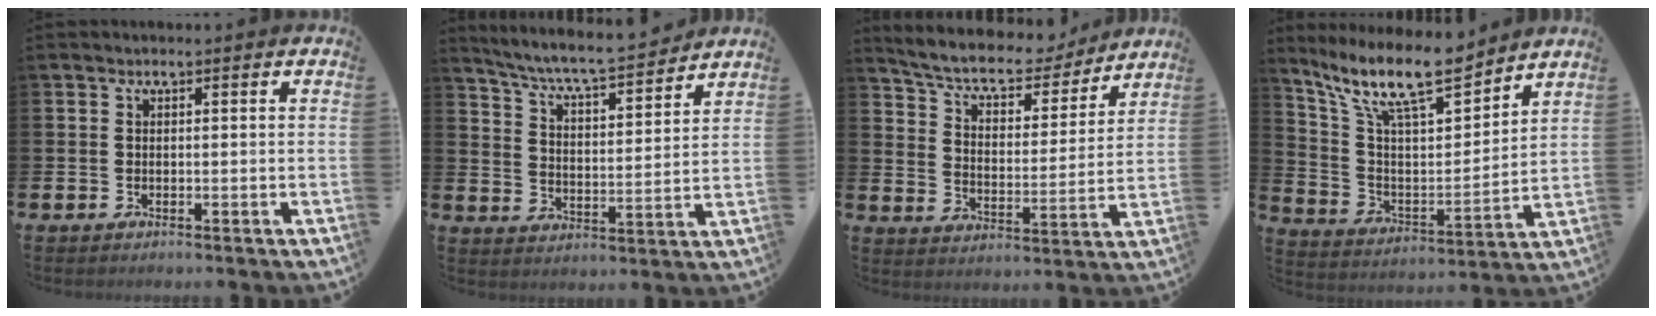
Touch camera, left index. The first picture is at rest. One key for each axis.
{"total": 7.0, "fx": 6.6, "fy": 0.1, "fz": 2.1, "tx": -0.071, "ty": -0.047, "tz": 0.113}
{"total": 7.5, "fx": 6.8, "fy": 2.3, "fz": 2.2, "tx": -0.073, "ty": -0.048, "tz": 0.113}
{"total": 12.8, "fx": 10.6, "fy": 3.1, "fz": 6.5, "tx": -0.152, "ty": -0.061, "tz": 0.185}